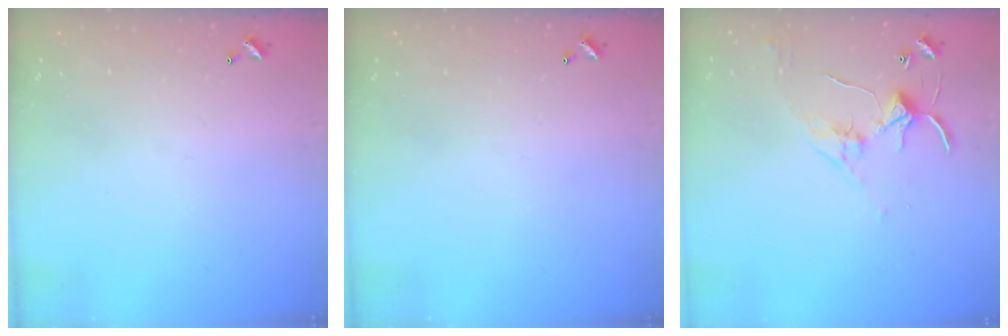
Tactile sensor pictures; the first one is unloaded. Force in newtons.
{"total": 0.0}
{"total": 4.2, "press": 4.1, "slide": 0.5}